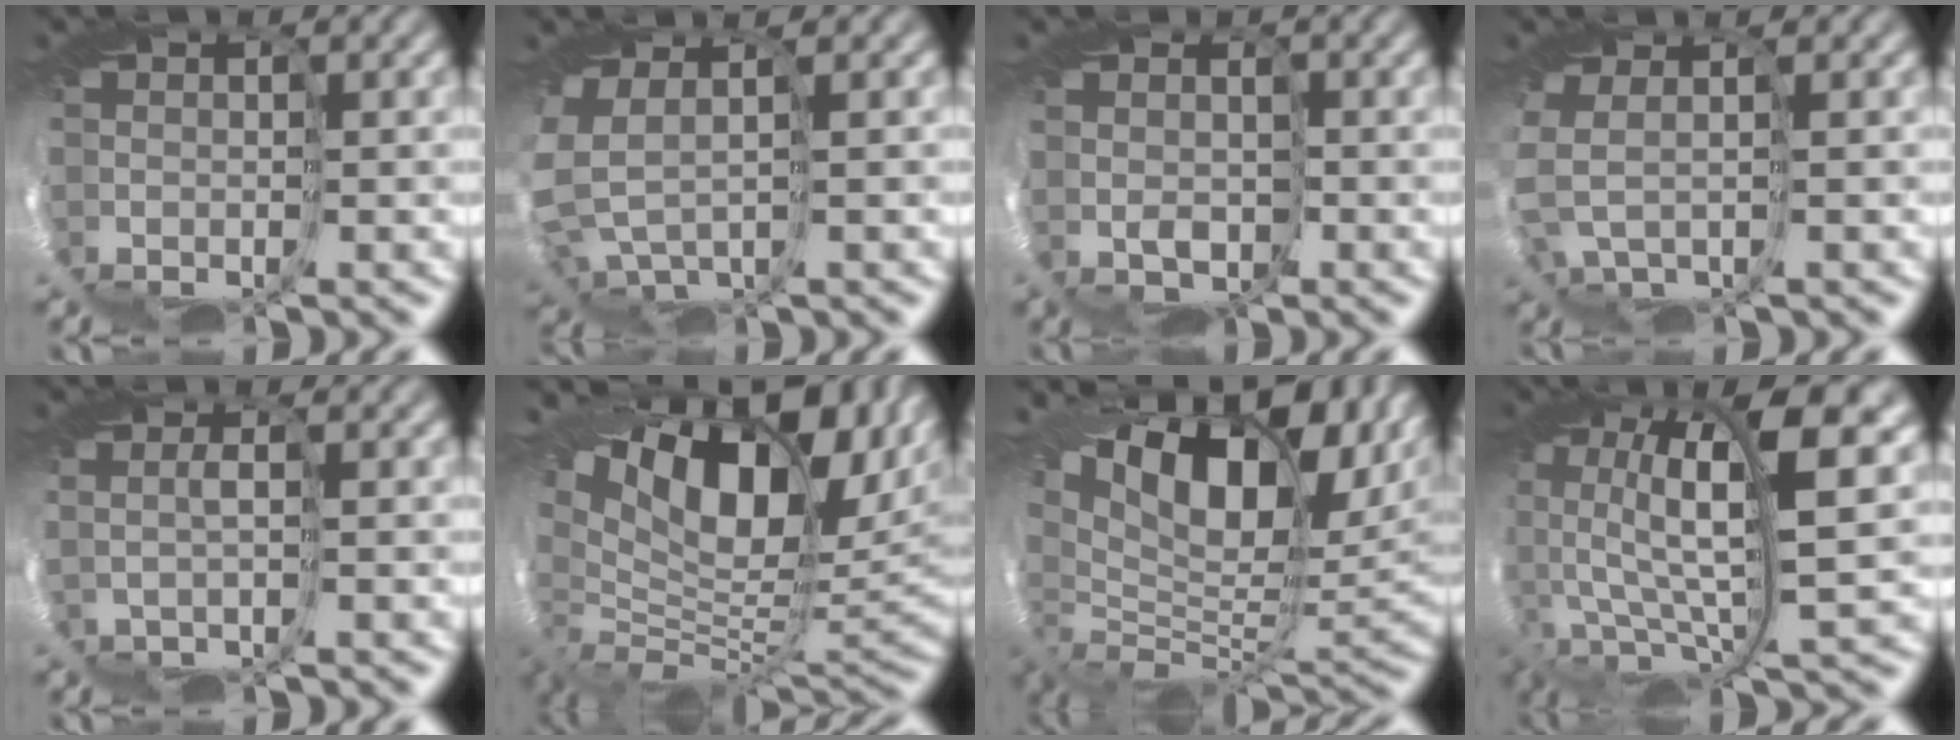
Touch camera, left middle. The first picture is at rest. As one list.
[{"total": 3.0, "force": [1.9, 1.3, 1.9], "torque": [-0.085, -0.024, 0.037]}, {"total": 2.0, "force": [1.9, 0.3, -0.5], "torque": [-0.003, -0.003, 0.031]}, {"total": 2.3, "force": [2.0, -1.2, -0.2], "torque": [-0.027, -0.003, 0.020]}, {"total": 2.9, "force": [2.2, -2.0, -0.2], "torque": [-0.003, 0.006, 0.031]}, {"total": 13.9, "force": [7.9, 5.9, 9.7], "torque": [-0.190, 0.018, 0.134]}, {"total": 14.6, "force": [9.3, 5.5, 9.8], "torque": [-0.190, 0.033, 0.162]}, {"total": 9.8, "force": [3.6, 2.3, 8.8], "torque": [-0.203, 0.000, 0.077]}]